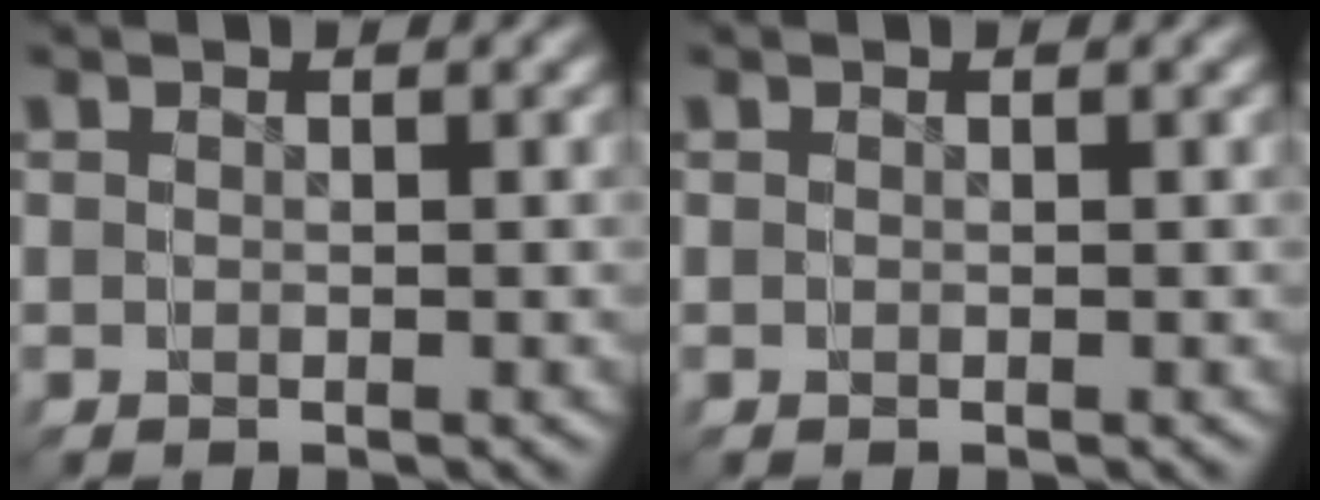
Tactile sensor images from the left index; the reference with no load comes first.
{"total": 0.0}